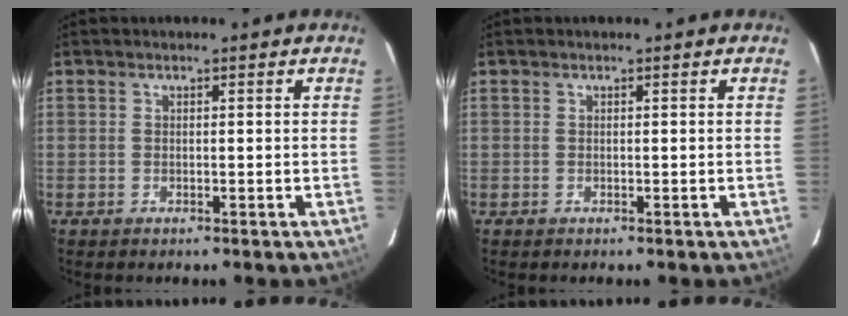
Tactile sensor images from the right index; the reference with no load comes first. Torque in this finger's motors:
{"motor_torque": [-0.01, 0.00, 0.01, 0.00]}